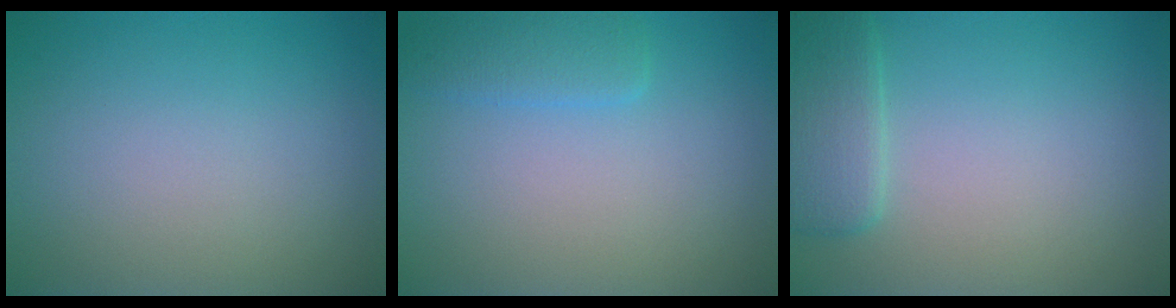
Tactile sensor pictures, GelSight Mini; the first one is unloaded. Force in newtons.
{"total": 1.8, "press": 1.8, "slide": 0.0}
{"total": 2.9, "press": 2.8, "slide": 0.2}